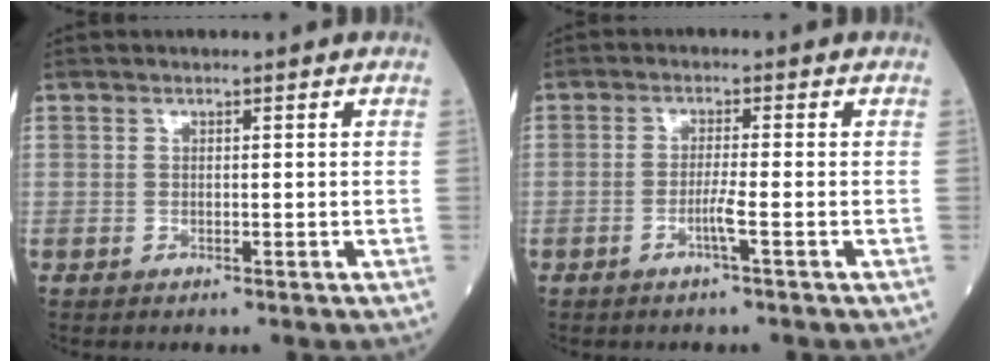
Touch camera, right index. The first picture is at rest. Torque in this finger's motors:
{"motor_torque": [-0.09, -0.19, 0.00, 0.00]}